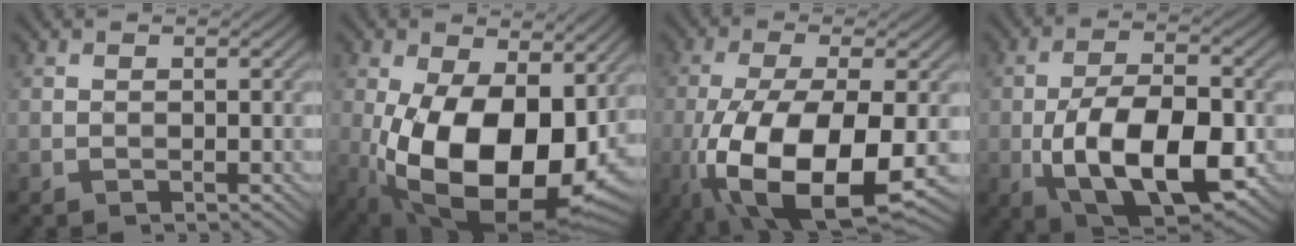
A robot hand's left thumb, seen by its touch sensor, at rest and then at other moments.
{"total": 18.2, "force": [-2.9, 10.2, 14.7], "torque": [-0.259, -0.042, -0.037]}
{"total": 15.1, "force": [-5.4, 5.6, 12.9], "torque": [-0.267, -0.031, -0.085]}
{"total": 13.2, "force": [-3.9, 6.1, 11.0], "torque": [-0.199, -0.013, -0.071]}